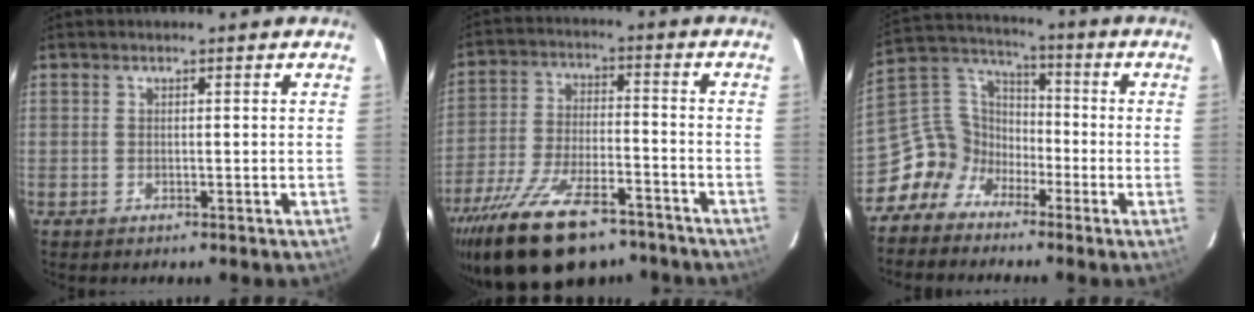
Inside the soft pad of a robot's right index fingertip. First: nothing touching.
{"total": 21.1, "force": [-15.5, 8.2, 11.8], "torque": [-0.239, -0.031, -0.248]}
{"total": 9.3, "force": [-6.0, 6.9, 1.8], "torque": [-0.052, 0.043, -0.129]}